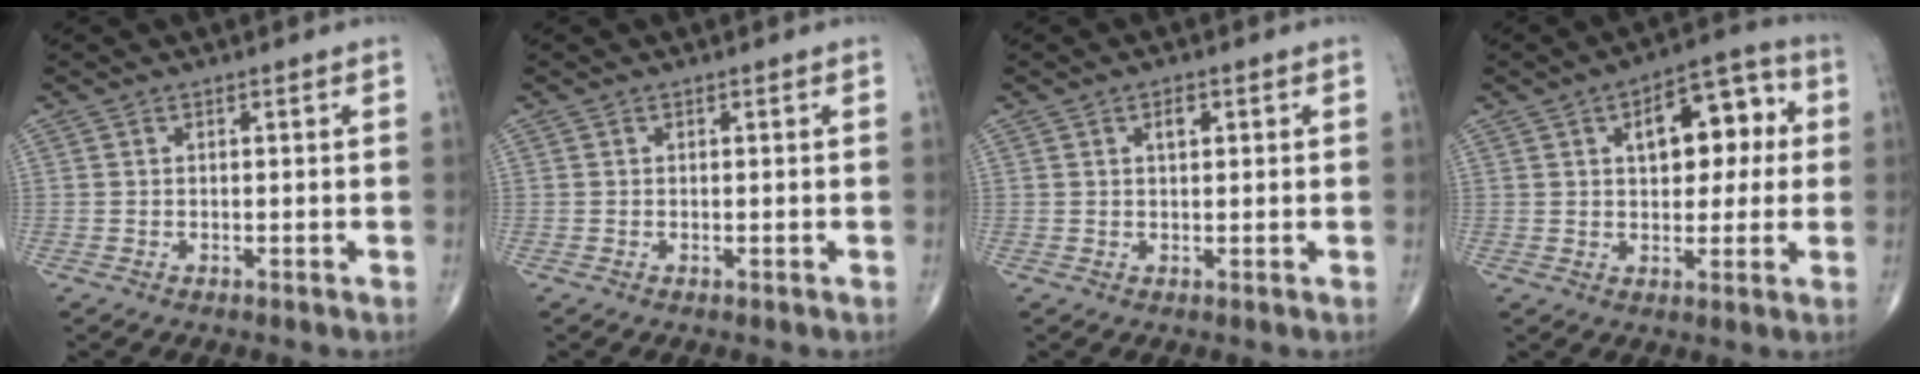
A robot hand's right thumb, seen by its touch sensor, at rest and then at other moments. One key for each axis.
{"total": 0.0}
{"total": 2.1, "fx": 0.9, "fy": 1.0, "fz": 1.6, "tx": -0.023, "ty": -0.002, "tz": 0.013}
{"total": 12.2, "fx": 2.9, "fy": 6.6, "fz": 9.8, "tx": -0.100, "ty": 0.021, "tz": 0.037}